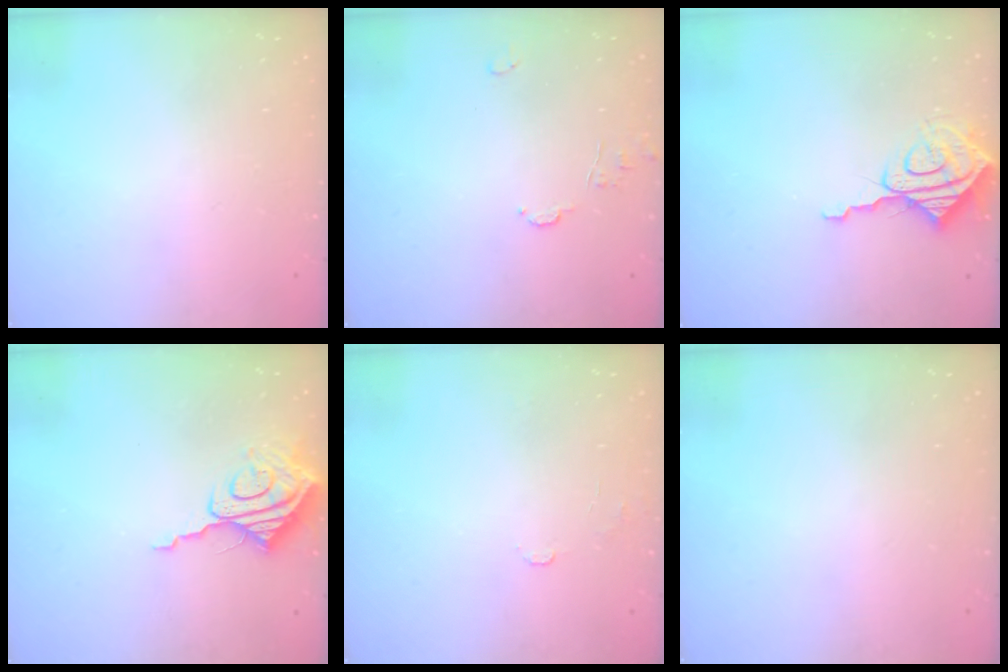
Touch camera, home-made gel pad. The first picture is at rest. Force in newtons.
{"total": 7.0, "press": 7.0, "slide": 0.7}
{"total": 9.0, "press": 8.9, "slide": 0.8}
{"total": 10.1, "press": 10.0, "slide": 0.9}
{"total": 4.6, "press": 4.6, "slide": 0.5}
{"total": 0.0}